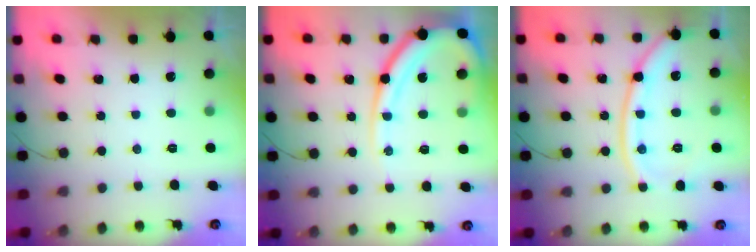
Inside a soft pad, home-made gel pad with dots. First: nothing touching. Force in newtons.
{"total": 15.2, "press": 15.1, "slide": 1.5}
{"total": 14.4, "press": 14.4, "slide": 1.0}